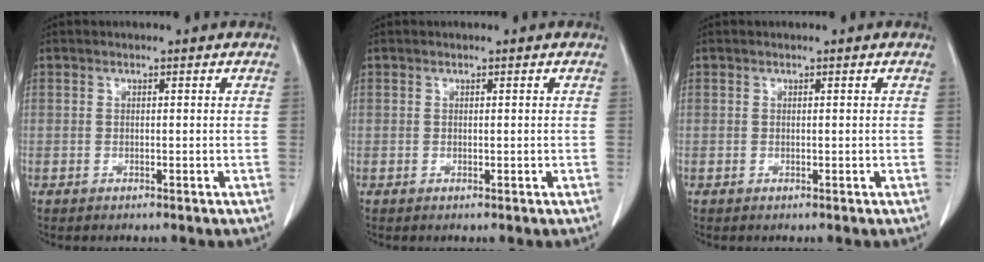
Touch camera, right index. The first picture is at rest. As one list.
[{"total": 0.0}, {"total": 0.0}]